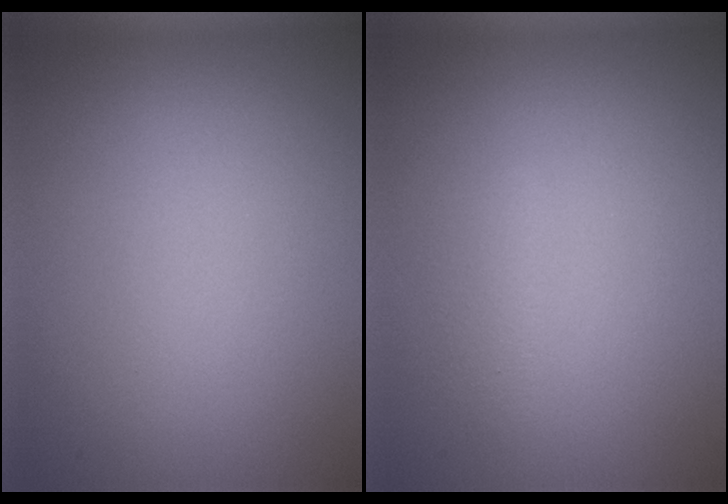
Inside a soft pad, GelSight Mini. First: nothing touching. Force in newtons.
{"total": 1.1, "press": 1.1, "slide": 0.1}